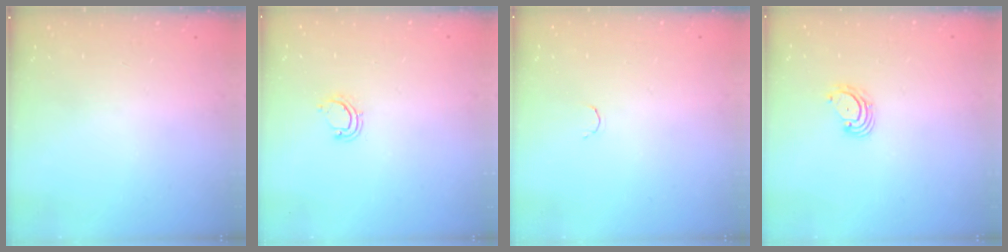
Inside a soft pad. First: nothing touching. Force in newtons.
{"total": 4.6, "press": 4.6, "slide": 0.3}
{"total": 1.8, "press": 1.7, "slide": 0.4}
{"total": 3.5, "press": 3.5, "slide": 0.4}